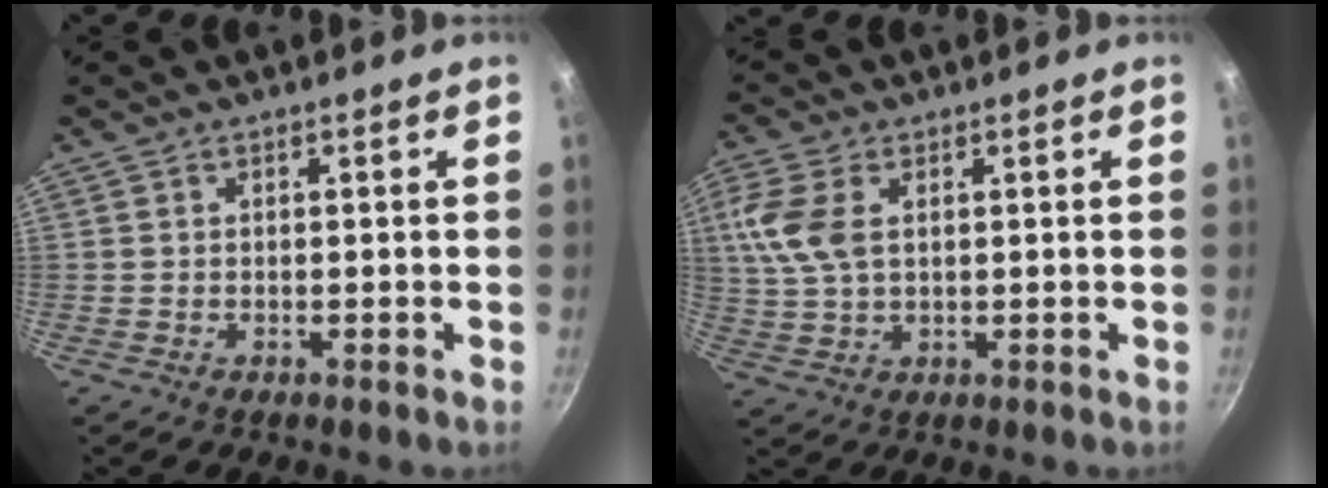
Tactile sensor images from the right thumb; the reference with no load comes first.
{"total": 8.8, "force": [2.1, 5.3, 6.7], "torque": [-0.146, 0.006, 0.041]}